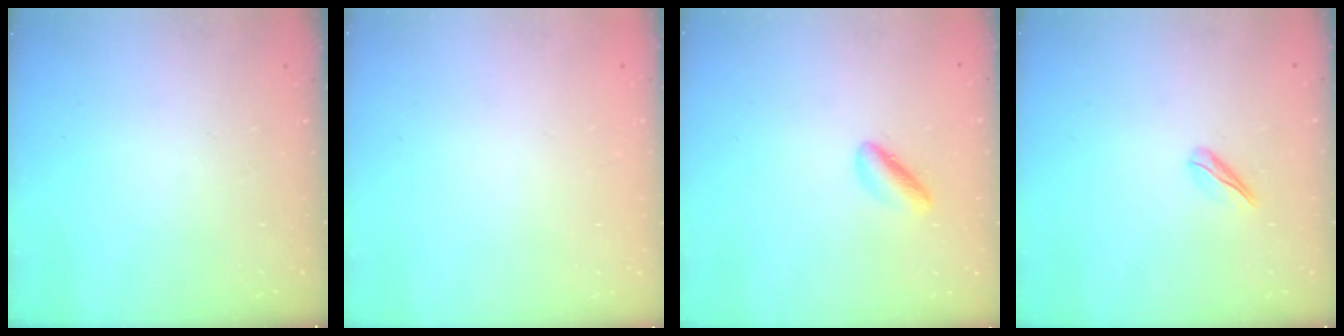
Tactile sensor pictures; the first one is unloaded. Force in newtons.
{"total": 2.0, "press": 2.0, "slide": 0.1}
{"total": 2.8, "press": 2.8, "slide": 0.3}
{"total": 3.5, "press": 3.4, "slide": 0.9}